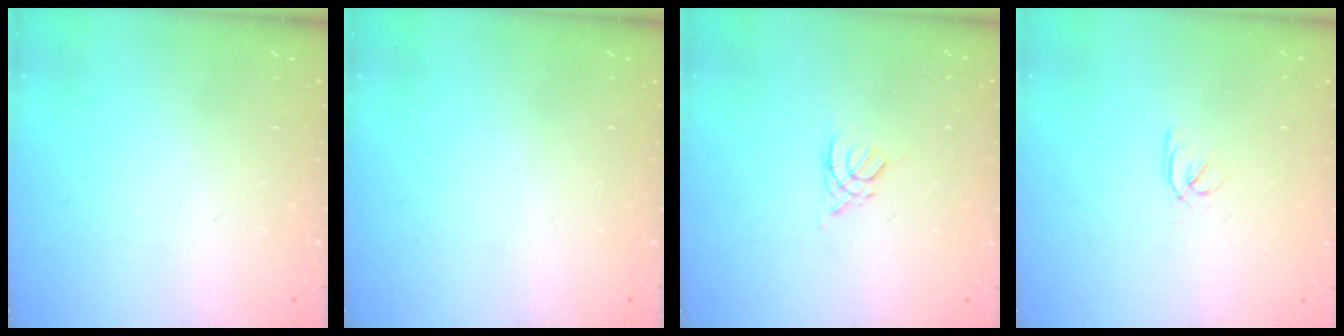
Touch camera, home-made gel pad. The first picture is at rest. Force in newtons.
{"total": 0.0}
{"total": 2.7, "press": 2.7, "slide": 0.5}
{"total": 2.5, "press": 2.4, "slide": 0.7}